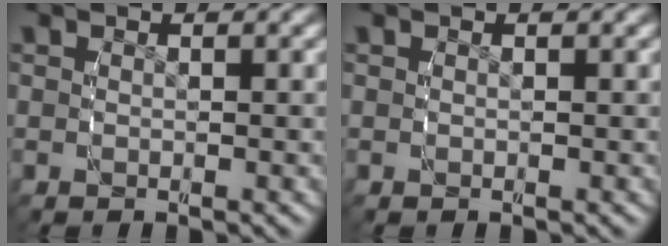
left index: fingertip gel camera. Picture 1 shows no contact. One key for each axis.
{"total": 0.0}